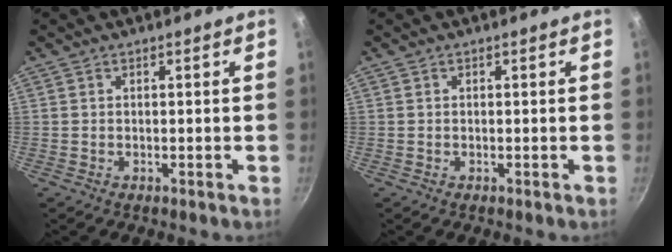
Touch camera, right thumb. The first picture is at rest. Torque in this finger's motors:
{"motor_torque": [-0.32, 0.02, -0.04, 0.40, 0.04]}